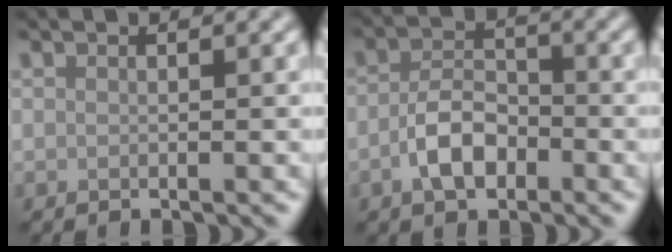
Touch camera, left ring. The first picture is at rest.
{"total": 3.9, "force": [-1.6, 2.4, 2.7], "torque": [-0.051, 0.005, -0.036]}